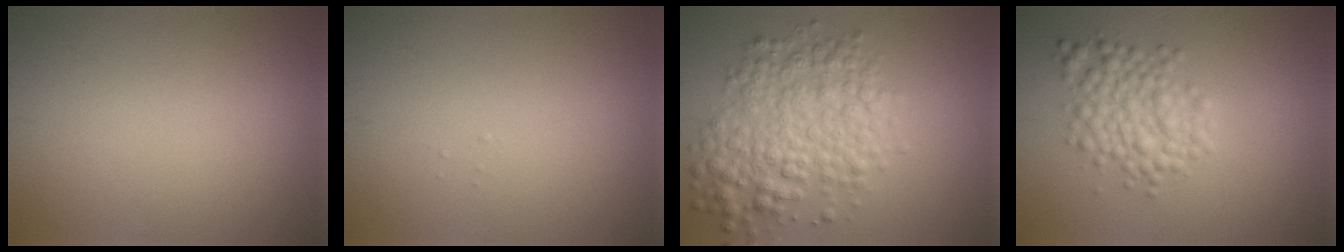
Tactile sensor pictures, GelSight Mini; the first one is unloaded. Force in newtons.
{"total": 0.0}
{"total": 6.3, "press": 6.3, "slide": 0.1}
{"total": 4.1, "press": 4.1, "slide": 0.1}